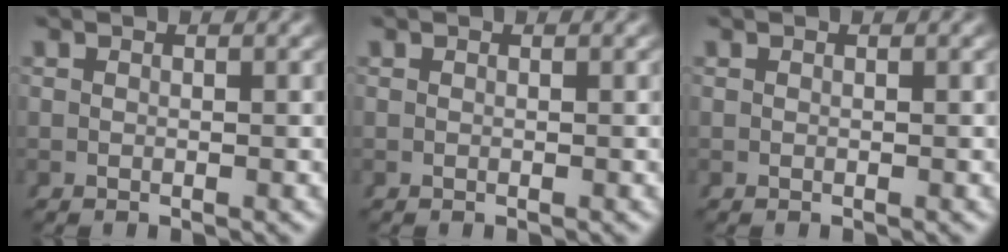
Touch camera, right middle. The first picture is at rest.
{"total": 0.0}
{"total": 0.0}